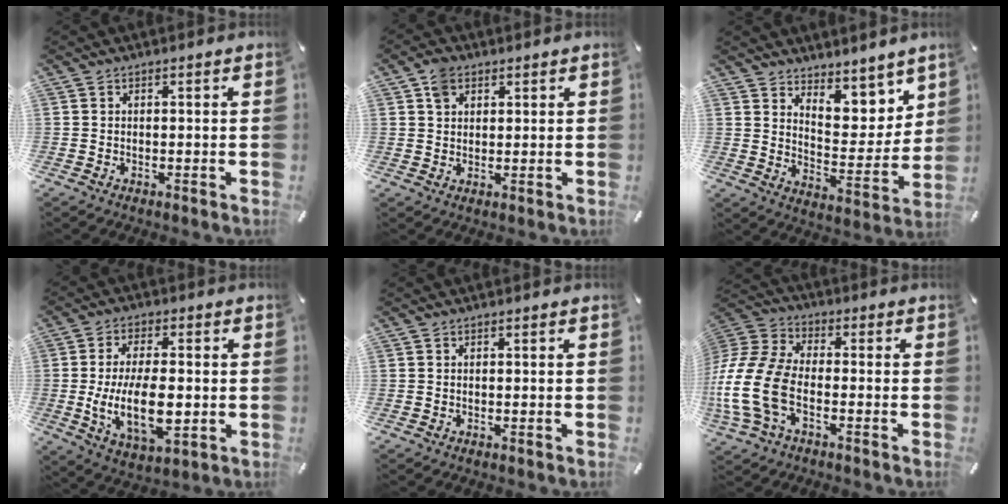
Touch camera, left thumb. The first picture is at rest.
{"total": 4.0, "force": [2.0, 2.9, 1.7], "torque": [-0.031, 0.001, 0.037]}
{"total": 9.2, "force": [7.4, 5.1, 1.9], "torque": [-0.016, -0.086, 0.133]}
{"total": 15.6, "force": [-1.3, 8.4, 13.1], "torque": [-0.250, -0.014, -0.025]}
{"total": 0.0}
{"total": 15.4, "force": [-4.7, 10.1, 10.6], "torque": [-0.244, 0.013, -0.087]}